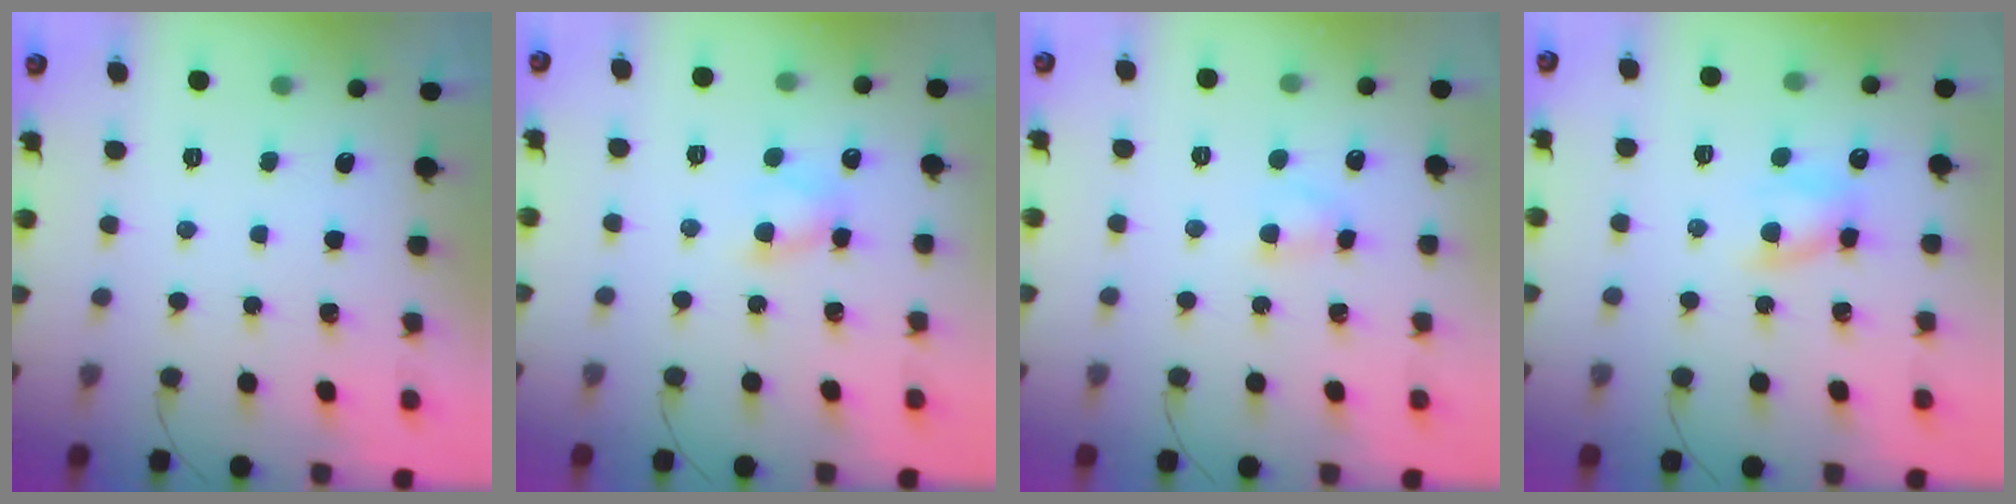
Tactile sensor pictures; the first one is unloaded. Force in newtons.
{"total": 4.8, "press": 4.7, "slide": 1.2}
{"total": 3.1, "press": 2.8, "slide": 1.3}
{"total": 6.8, "press": 6.6, "slide": 1.8}